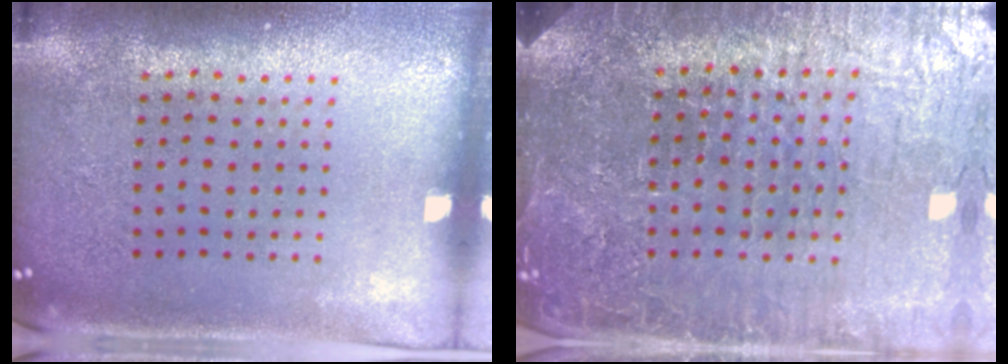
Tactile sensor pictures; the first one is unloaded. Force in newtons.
{"total": 5.1, "press": 4.7, "slide": 2.0}